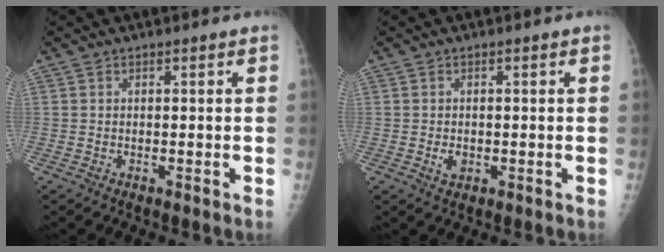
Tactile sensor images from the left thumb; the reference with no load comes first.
{"total": 1.9, "force": [-0.3, 1.4, 1.2], "torque": [-0.017, -0.001, -0.001]}